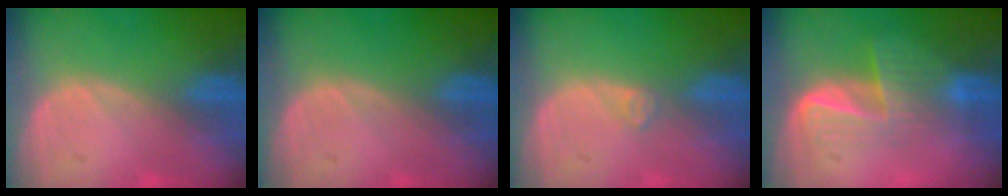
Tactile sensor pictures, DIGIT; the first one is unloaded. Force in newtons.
{"total": 0.0}
{"total": 1.1, "press": 1.0, "slide": 0.2}
{"total": 7.1, "press": 5.8, "slide": 4.1}